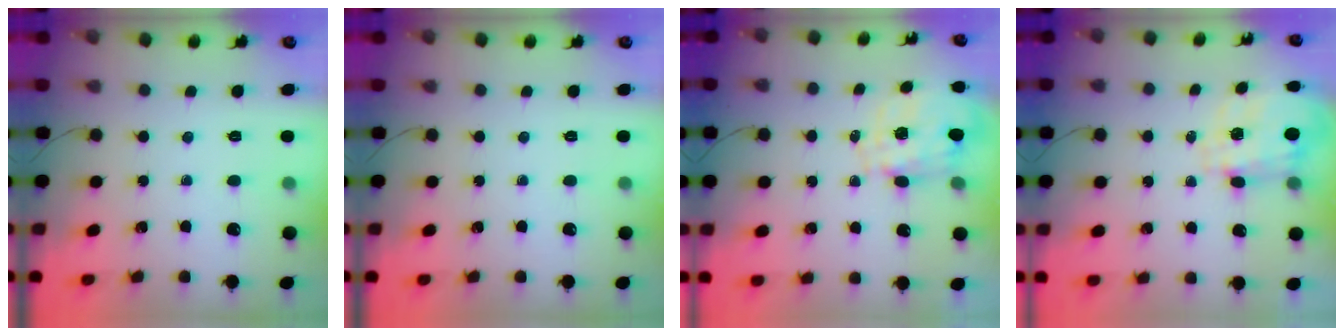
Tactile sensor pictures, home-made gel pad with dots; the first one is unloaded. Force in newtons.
{"total": 0.0}
{"total": 1.3, "press": 1.2, "slide": 0.4}
{"total": 3.4, "press": 3.2, "slide": 1.1}